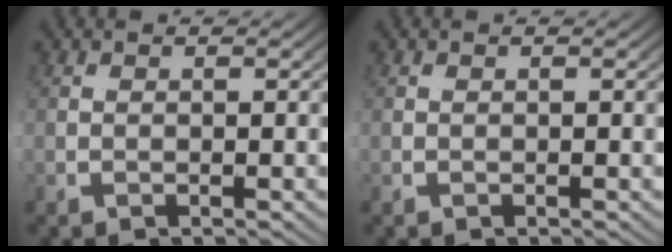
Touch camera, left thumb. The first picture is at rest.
{"total": 0.0}